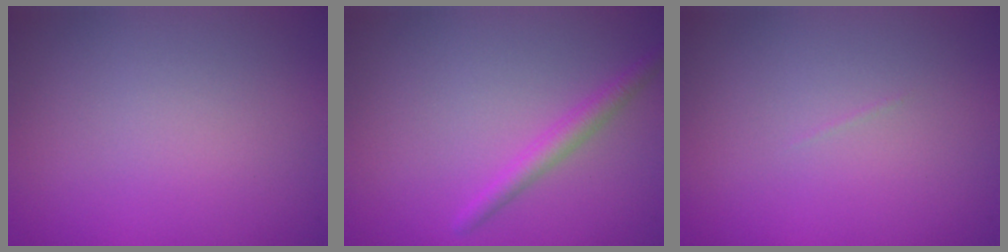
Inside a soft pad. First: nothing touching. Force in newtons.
{"total": 1.9, "press": 1.9, "slide": 0.2}
{"total": 0.0}